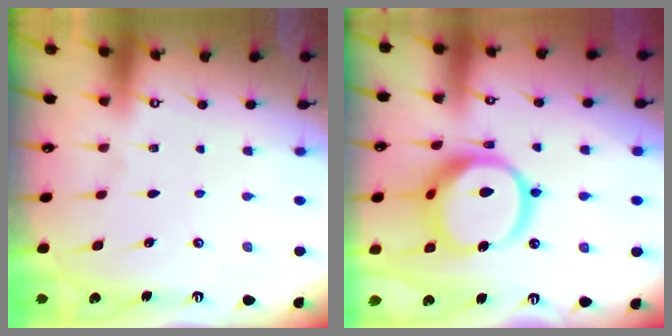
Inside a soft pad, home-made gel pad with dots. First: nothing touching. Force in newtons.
{"total": 19.1, "press": 19.0, "slide": 2.3}